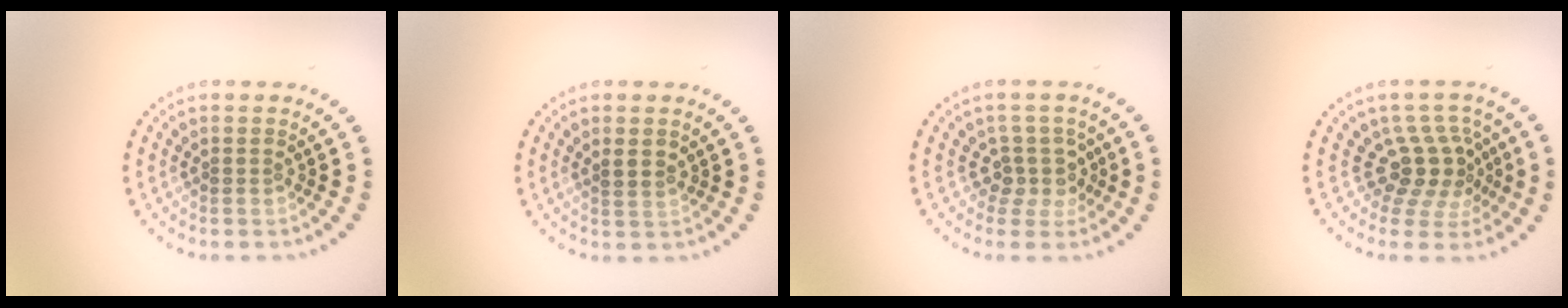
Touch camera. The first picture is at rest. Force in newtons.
{"total": 1.0, "press": 0.8, "slide": 0.5}
{"total": 2.5, "press": 1.9, "slide": 1.6}
{"total": 3.8, "press": 2.7, "slide": 2.7}